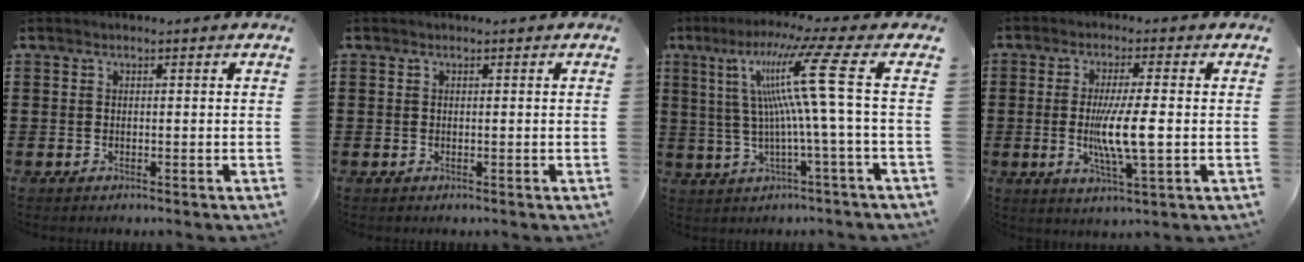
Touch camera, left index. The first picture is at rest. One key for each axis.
{"total": 0.0}
{"total": 13.2, "fx": 2.6, "fy": -0.8, "fz": 13.0, "tx": -0.270, "ty": -0.007, "tz": 0.022}
{"total": 7.5, "fx": -0.6, "fy": 0.9, "fz": 7.4, "tx": -0.142, "ty": -0.010, "tz": -0.017}